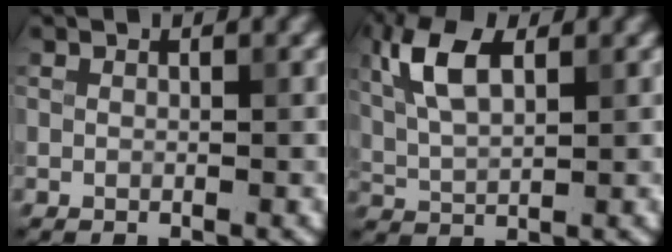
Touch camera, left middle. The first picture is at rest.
{"total": 5.7, "force": [2.2, 2.7, 4.5], "torque": [-0.103, 0.012, 0.043]}